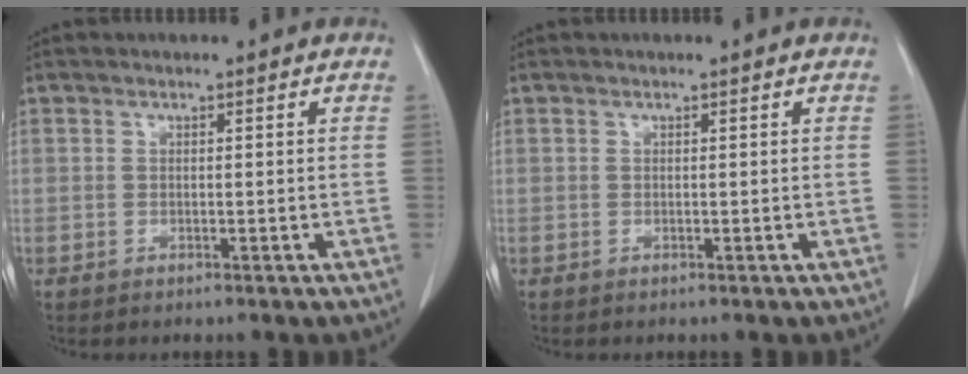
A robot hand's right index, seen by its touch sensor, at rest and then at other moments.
{"total": 0.0}